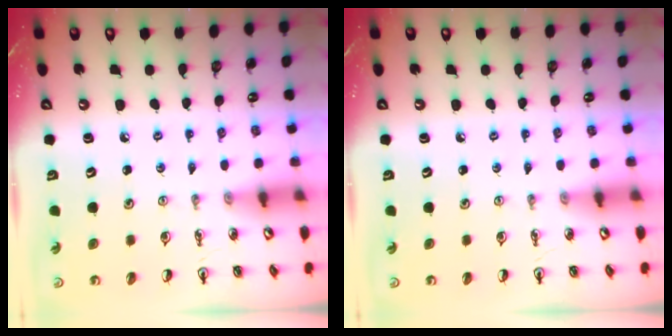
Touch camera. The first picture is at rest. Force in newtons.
{"total": 0.0}